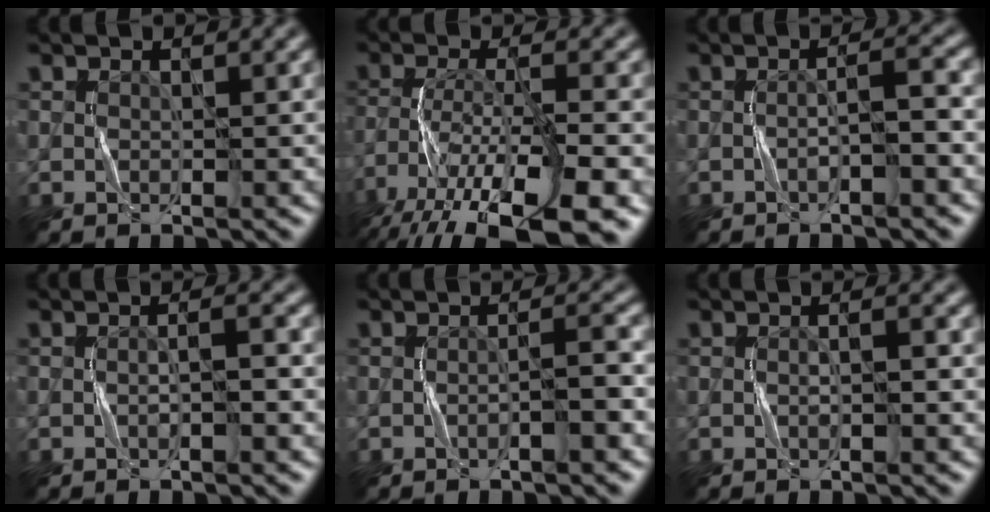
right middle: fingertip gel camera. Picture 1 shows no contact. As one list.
[{"total": 13.5, "force": [-8.9, 4.0, 9.3], "torque": [-0.182, -0.035, -0.138]}, {"total": 2.7, "force": [-0.9, 0.4, 2.6], "torque": [-0.036, 0.013, -0.021]}, {"total": 2.3, "force": [-0.4, 0.6, 2.2], "torque": [-0.013, 0.003, -0.020]}, {"total": 2.6, "force": [-0.9, 0.3, 2.4], "torque": [-0.031, 0.013, -0.021]}, {"total": 1.8, "force": [0.0, 0.5, 1.8], "torque": [-0.008, -0.004, -0.012]}]